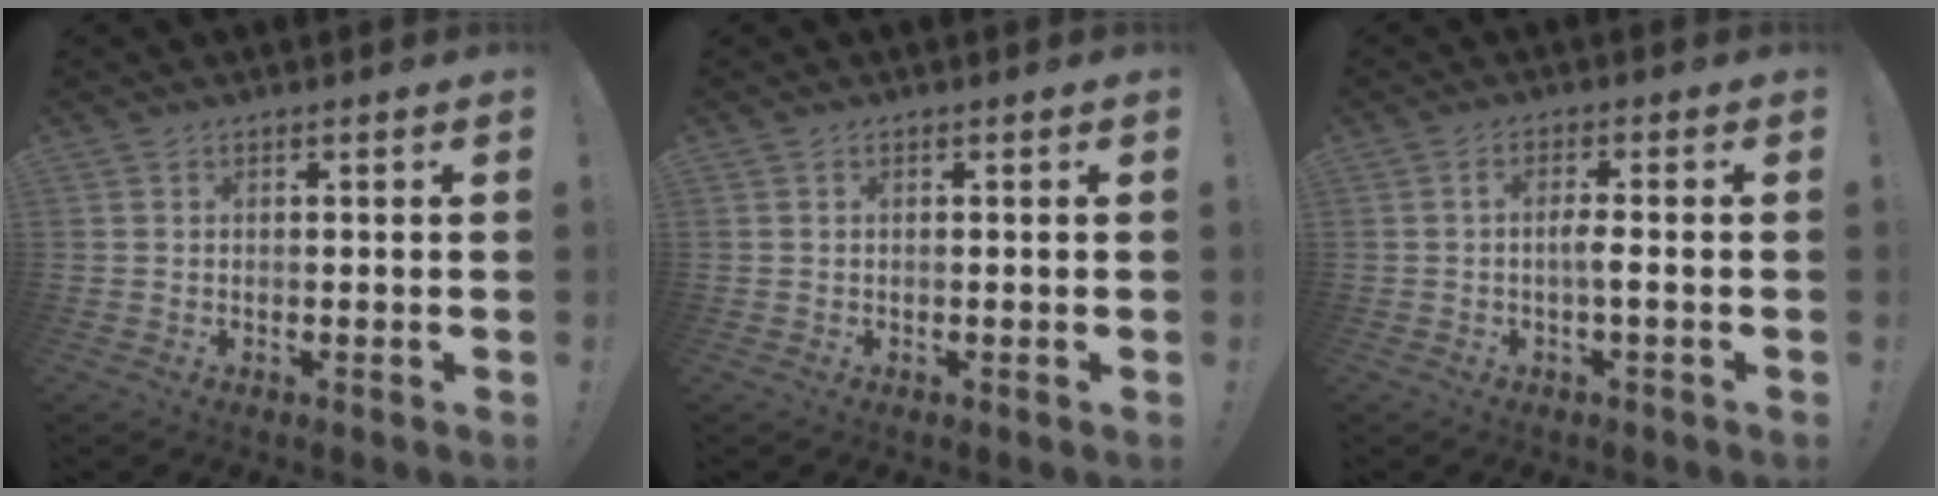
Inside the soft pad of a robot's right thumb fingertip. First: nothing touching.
{"total": 0.0}
{"total": 4.0, "force": [-0.4, 0.3, 4.0], "torque": [-0.076, -0.003, -0.012]}